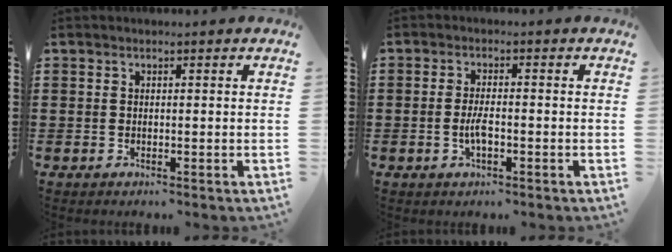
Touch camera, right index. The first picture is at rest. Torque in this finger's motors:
{"motor_torque": [2.14, 0.00, 0.09, 0.06]}